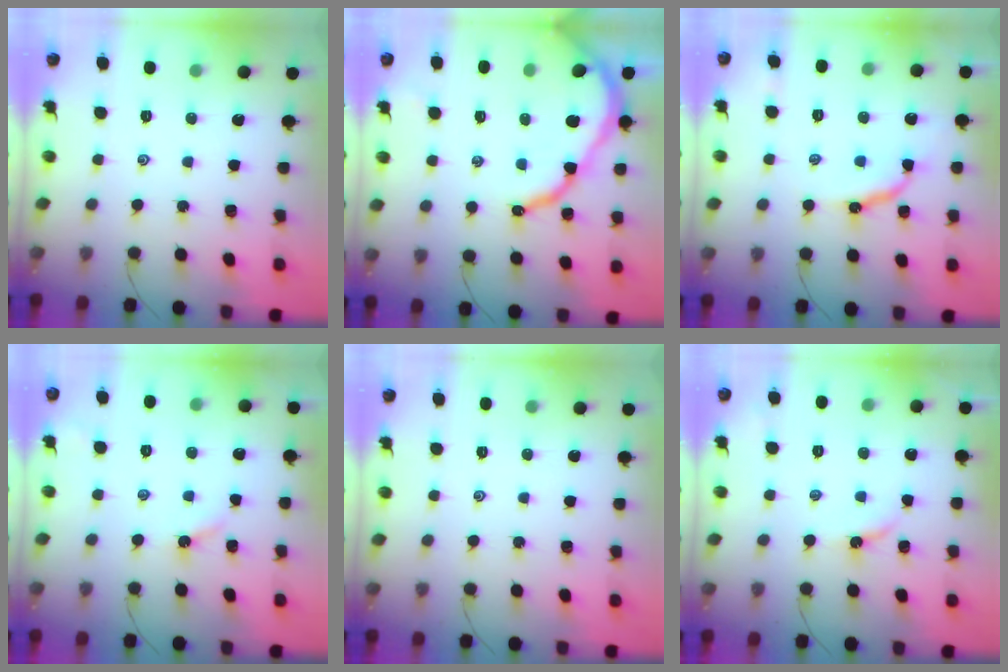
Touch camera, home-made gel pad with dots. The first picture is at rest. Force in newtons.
{"total": 12.2, "press": 12.1, "slide": 1.2}
{"total": 10.5, "press": 10.4, "slide": 0.9}
{"total": 2.6, "press": 2.6, "slide": 0.3}
{"total": 0.0}
{"total": 2.9, "press": 2.9, "slide": 0.4}